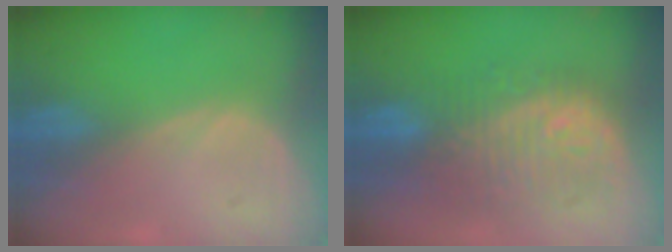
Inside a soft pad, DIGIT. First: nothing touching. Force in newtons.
{"total": 10.4, "press": 10.1, "slide": 2.6}